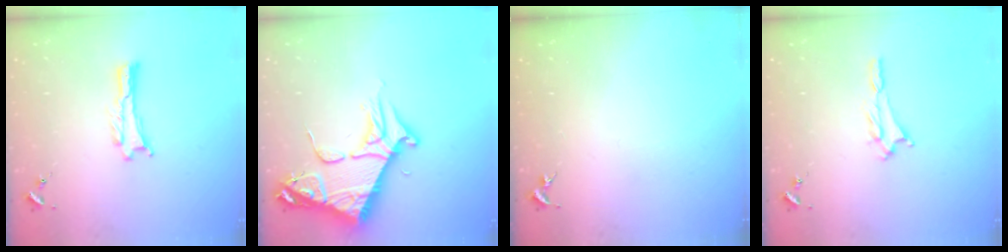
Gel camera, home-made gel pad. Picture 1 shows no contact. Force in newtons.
{"total": 9.0, "press": 9.0, "slide": 1.1}
{"total": 0.0}
{"total": 1.9, "press": 1.8, "slide": 0.3}